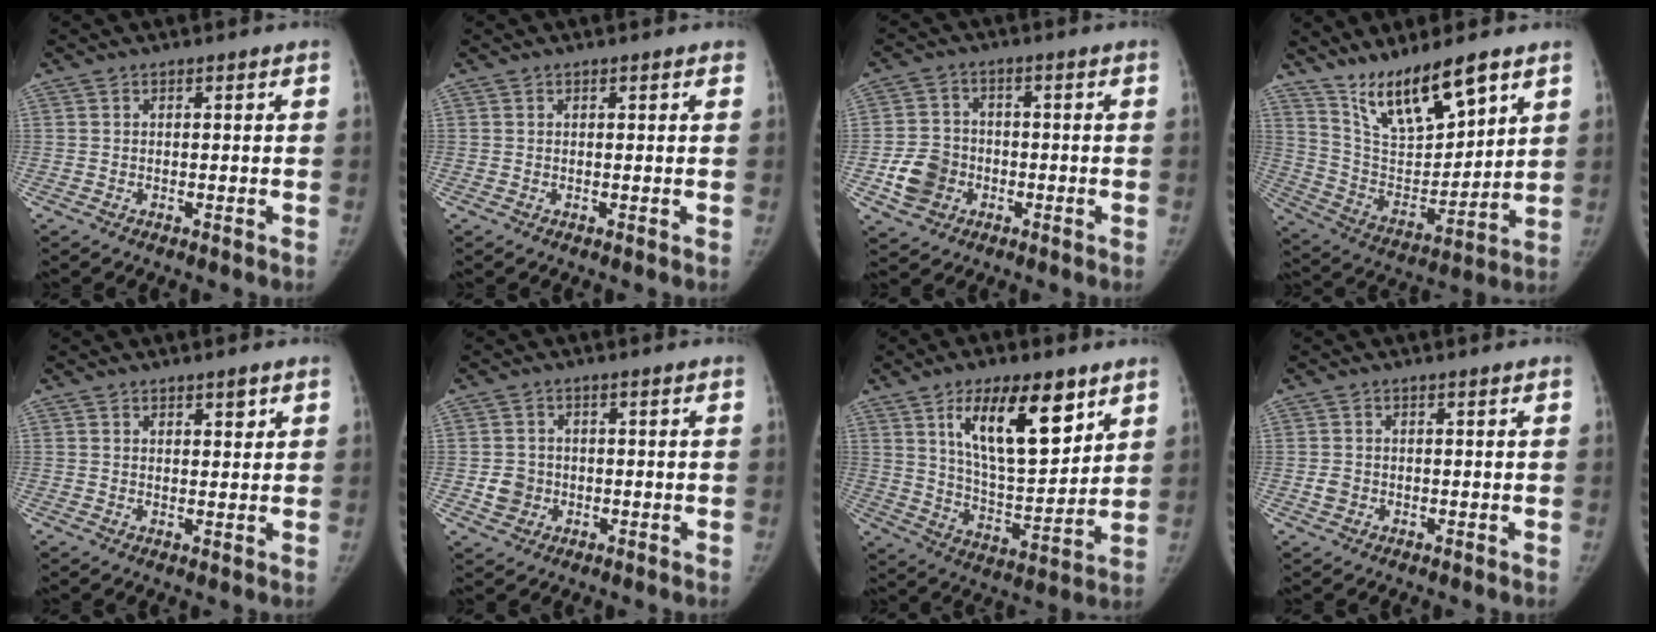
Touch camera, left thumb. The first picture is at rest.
{"total": 0.6, "force": [0.4, 0.2, 0.3], "torque": [-0.003, -0.001, 0.004]}
{"total": 7.7, "force": [-2.4, 6.5, 3.2], "torque": [-0.042, 0.016, -0.042]}
{"total": 15.9, "force": [11.2, 4.7, 10.2], "torque": [-0.148, -0.064, 0.219]}
{"total": 2.3, "force": [1.5, 1.0, 1.4], "torque": [-0.010, -0.009, 0.024]}
{"total": 3.7, "force": [-0.6, 3.5, 1.2], "torque": [-0.005, 0.005, -0.006]}
{"total": 18.2, "force": [9.2, 7.1, 14.0], "torque": [-0.191, -0.049, 0.165]}
{"total": 1.5, "force": [-0.2, 1.3, 0.7], "torque": [-0.013, 0.001, -0.001]}